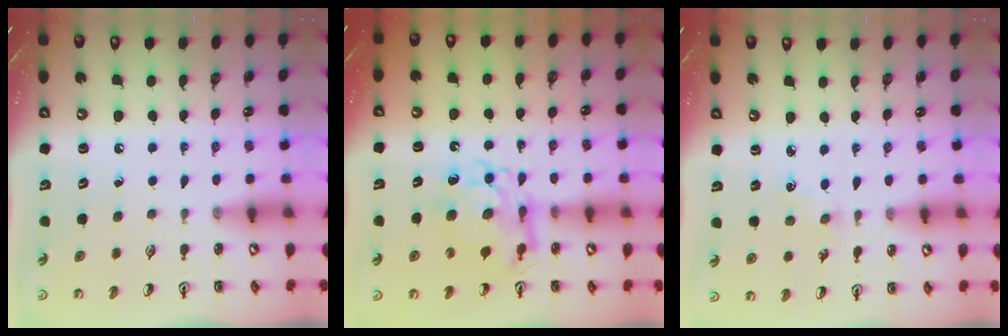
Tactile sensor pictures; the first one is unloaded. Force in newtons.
{"total": 10.9, "press": 10.8, "slide": 1.4}
{"total": 1.9, "press": 1.9, "slide": 0.4}